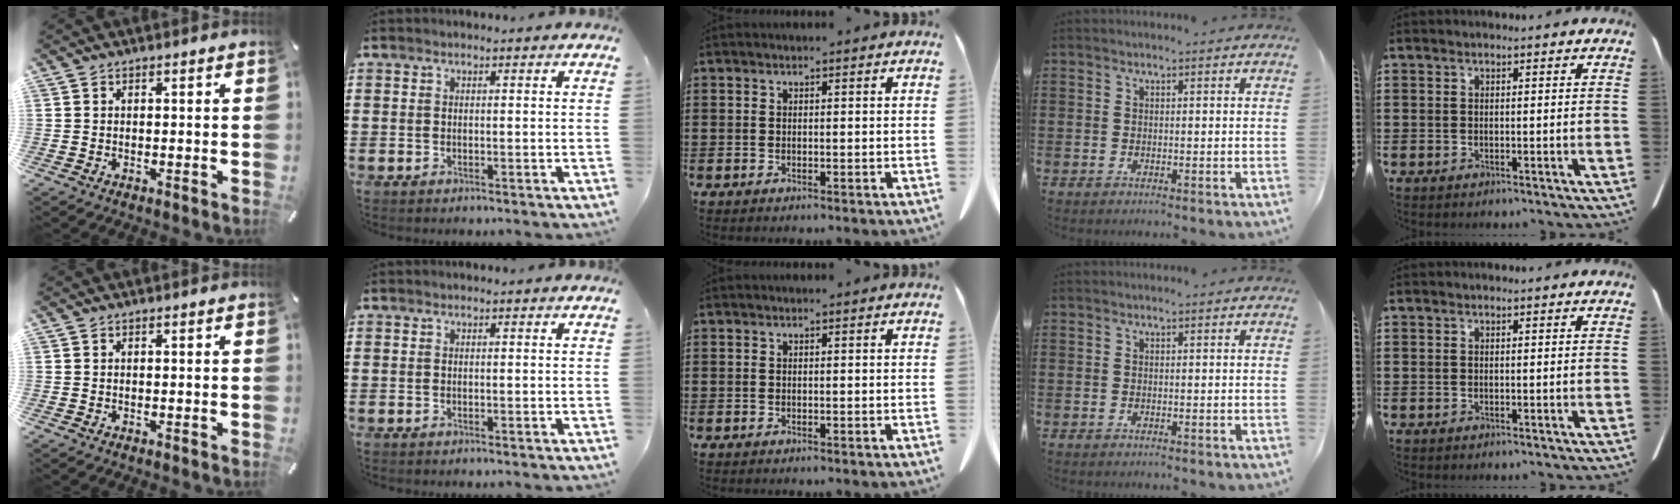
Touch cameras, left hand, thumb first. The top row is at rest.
{}